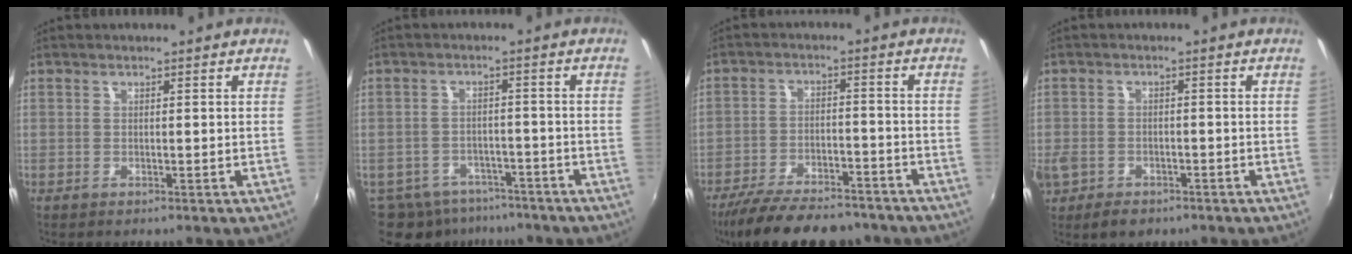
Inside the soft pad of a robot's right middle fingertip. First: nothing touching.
{"total": 14.0, "force": [-10.0, 8.3, 5.4], "torque": [-0.143, -0.014, -0.138]}
{"total": 17.2, "force": [-14.1, 5.9, 7.8], "torque": [-0.162, -0.015, -0.210]}
{"total": 8.1, "force": [-4.1, 5.8, 3.9], "torque": [-0.107, -0.014, -0.067]}